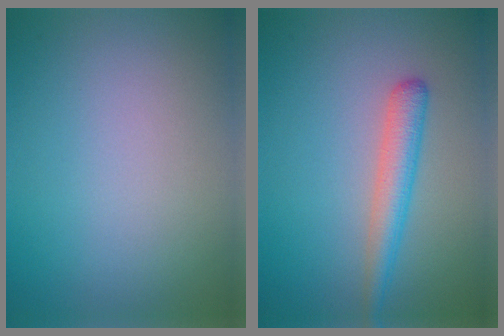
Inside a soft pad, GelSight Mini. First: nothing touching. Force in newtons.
{"total": 2.9, "press": 2.9, "slide": 0.1}